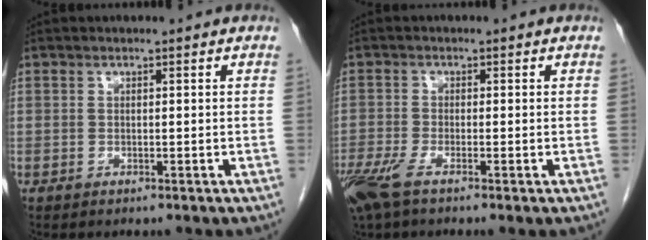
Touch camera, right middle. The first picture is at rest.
{"total": 4.9, "force": [-3.0, 0.7, 3.7], "torque": [-0.079, -0.015, -0.062]}